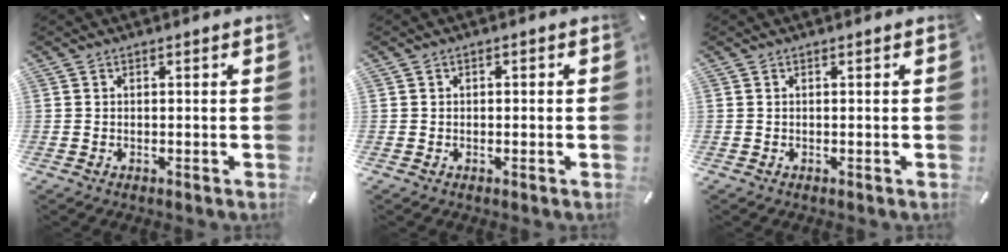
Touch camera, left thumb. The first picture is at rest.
{"total": 1.1, "force": [-0.2, 1.0, 0.3], "torque": [-0.007, 0.005, -0.006]}
{"total": 0.0}